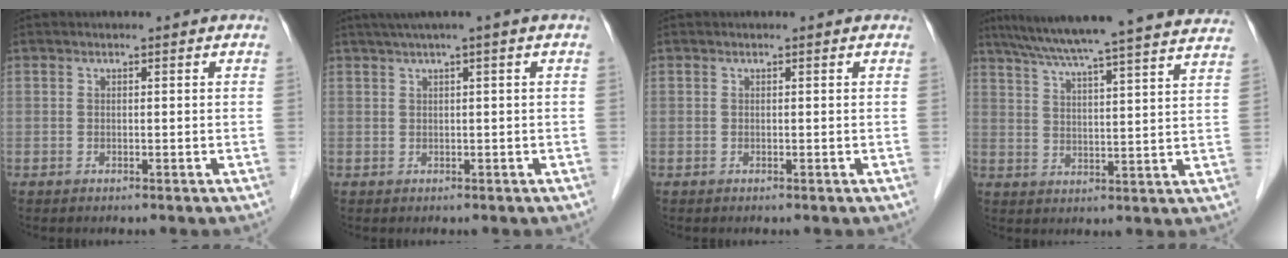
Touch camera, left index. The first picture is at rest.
{"total": 2.3, "force": [1.2, -0.4, 2.0], "torque": [-0.040, 0.014, 0.026]}
{"total": 0.0}
{"total": 26.6, "force": [24.0, 0.0, 11.4], "torque": [-0.186, -0.009, 0.309]}